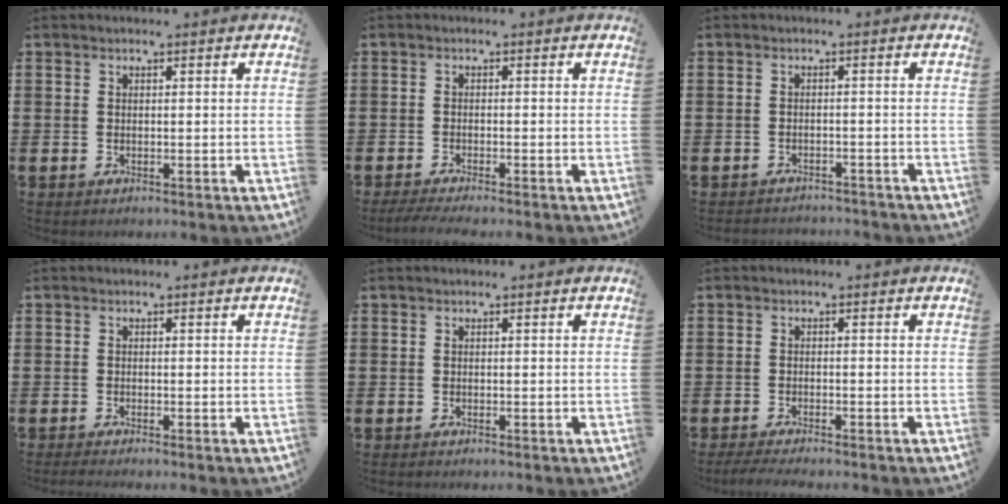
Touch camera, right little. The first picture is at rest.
{"total": 1.4, "force": [-1.1, 0.0, 0.9], "torque": [-0.014, -0.001, -0.020]}
{"total": 1.3, "force": [-1.3, 0.1, -0.1], "torque": [-0.004, 0.004, -0.028]}
{"total": 0.7, "force": [-0.5, 0.0, 0.5], "torque": [-0.007, -0.002, -0.010]}
{"total": 0.0}
{"total": 1.5, "force": [-1.3, 0.0, 0.7], "torque": [-0.011, 0.002, -0.026]}